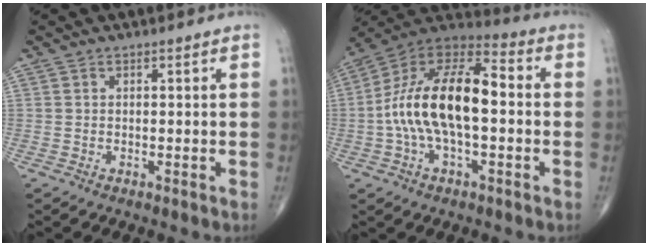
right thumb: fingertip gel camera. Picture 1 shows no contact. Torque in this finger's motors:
{"motor_torque": [2.46, 2.55, 1.27, -1.08, 0.54]}